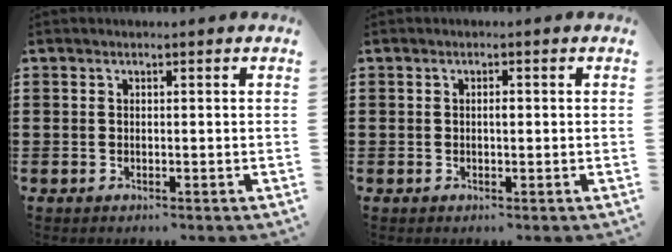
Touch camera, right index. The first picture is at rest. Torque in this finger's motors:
{"motor_torque": [0.31, -0.37, 0.01, 0.03]}